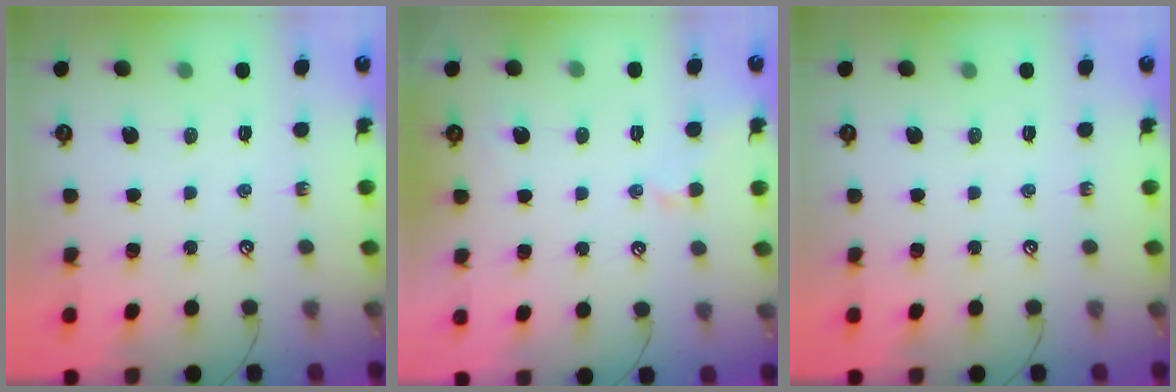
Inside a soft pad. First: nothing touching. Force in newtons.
{"total": 1.0, "press": 0.9, "slide": 0.5}
{"total": 0.0}